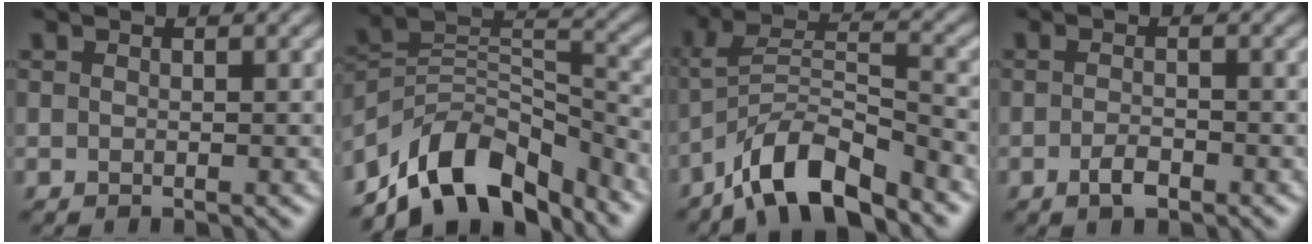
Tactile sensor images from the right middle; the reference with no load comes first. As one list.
[{"total": 10.6, "force": [-8.2, 4.8, 4.8], "torque": [-0.068, 0.007, -0.157]}, {"total": 7.7, "force": [-5.5, 2.2, 4.9], "torque": [-0.086, 0.005, -0.103]}, {"total": 1.8, "force": [-1.0, 0.7, 1.3], "torque": [-0.029, -0.002, -0.020]}]